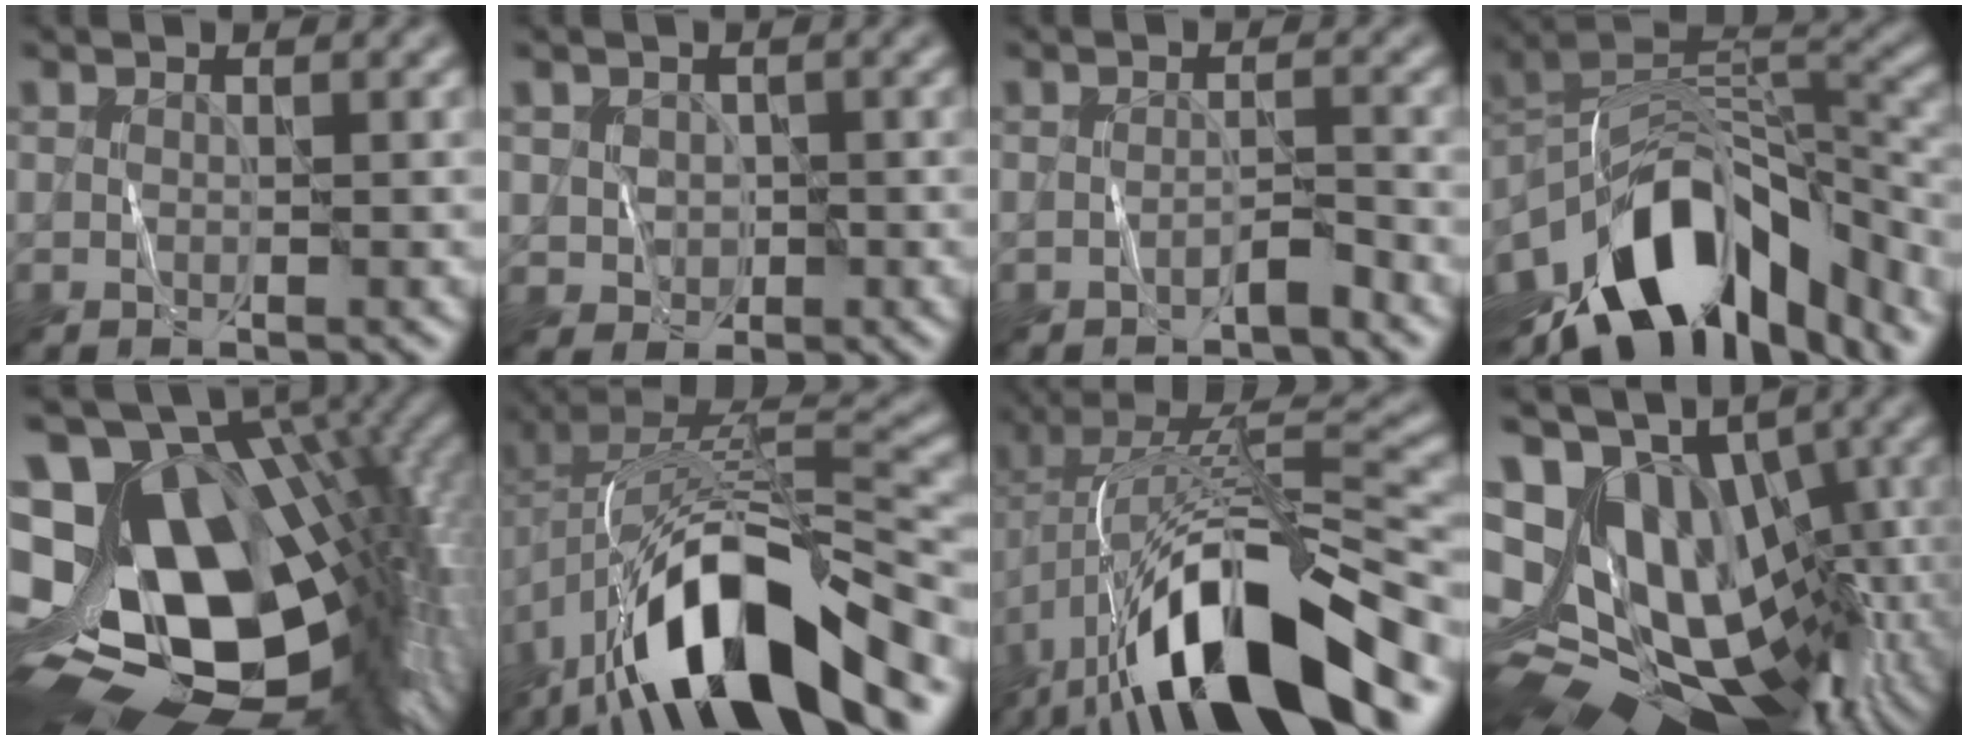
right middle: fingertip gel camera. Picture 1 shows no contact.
{"total": 2.0, "force": [0.3, 1.9, 0.5], "torque": [-0.002, -0.003, 0.006]}
{"total": 1.2, "force": [-1.0, 0.1, 0.6], "torque": [-0.008, 0.004, -0.021]}
{"total": 13.8, "force": [-7.6, 7.0, 9.2], "torque": [-0.159, 0.014, -0.141]}
{"total": 19.3, "force": [-0.5, 12.2, 14.9], "torque": [-0.245, 0.001, 0.002]}
{"total": 13.3, "force": [-6.4, 5.3, 10.4], "torque": [-0.174, 0.004, -0.112]}
{"total": 14.9, "force": [-6.5, 5.8, 12.1], "torque": [-0.214, 0.009, -0.112]}
{"total": 16.4, "force": [0.2, 11.7, 11.4], "torque": [-0.164, -0.010, 0.037]}